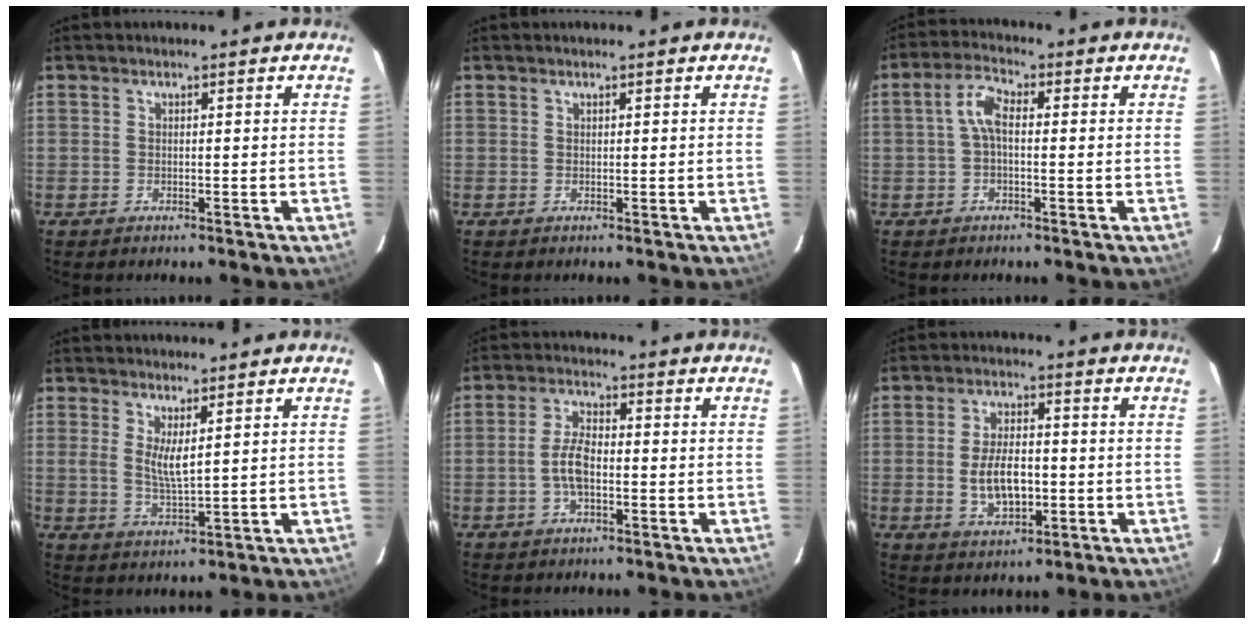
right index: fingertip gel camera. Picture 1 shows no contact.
{"total": 0.0}
{"total": 4.3, "force": [-0.1, 1.9, 3.9], "torque": [-0.082, 0.017, -0.003]}
{"total": 4.6, "force": [1.7, 1.1, 4.1], "torque": [-0.076, -0.011, 0.033]}
{"total": 5.6, "force": [-1.3, 2.6, 4.8], "torque": [-0.100, 0.008, -0.023]}
{"total": 8.5, "force": [-1.3, 4.4, 7.1], "torque": [-0.139, -0.001, -0.016]}